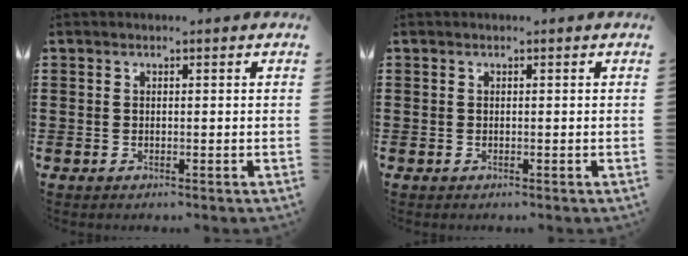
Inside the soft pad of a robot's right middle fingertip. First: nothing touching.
{"total": 0.0}